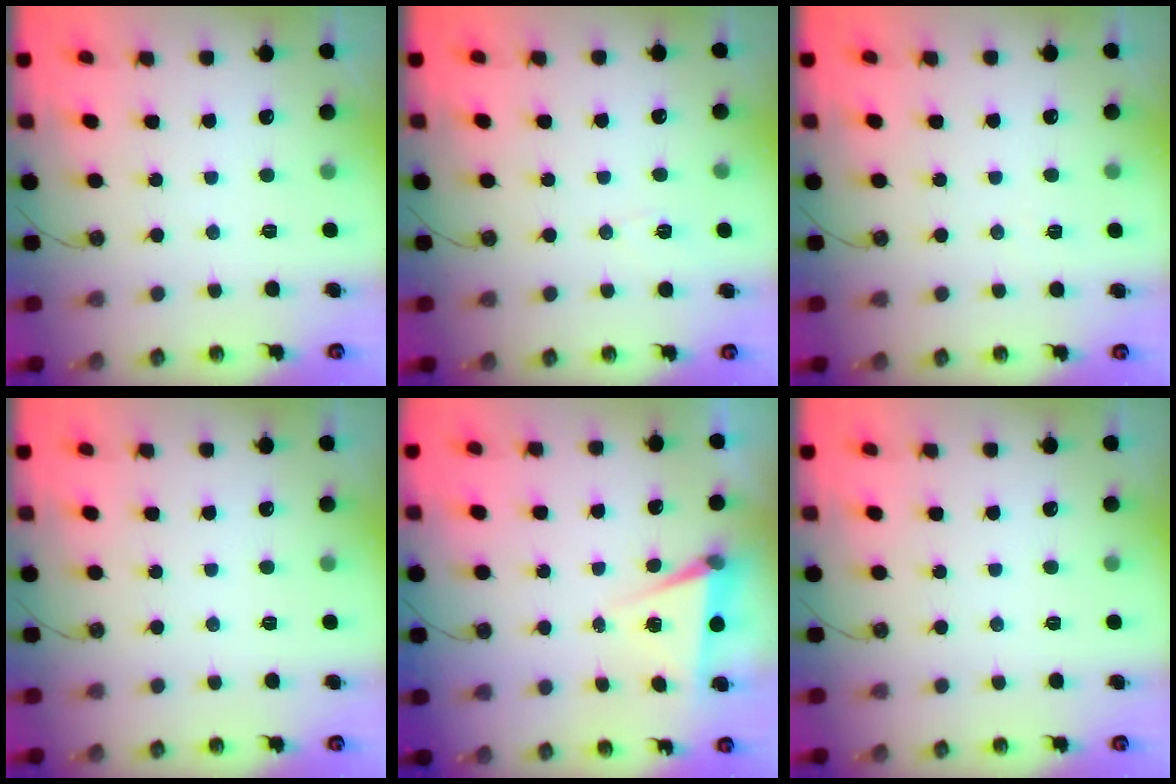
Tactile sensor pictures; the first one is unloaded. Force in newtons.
{"total": 3.3, "press": 2.4, "slide": 2.3}
{"total": 3.9, "press": 3.6, "slide": 1.6}
{"total": 0.0}
{"total": 6.1, "press": 4.0, "slide": 4.6}
{"total": 0.0}